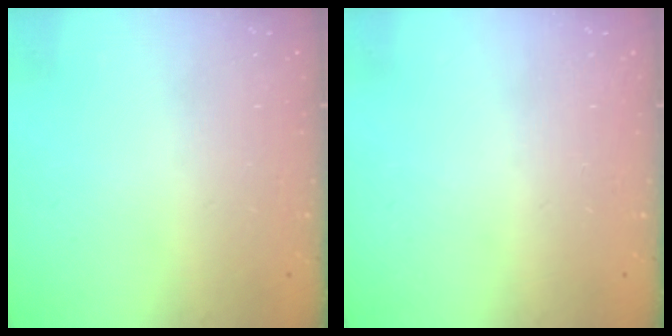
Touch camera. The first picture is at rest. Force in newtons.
{"total": 0.0}